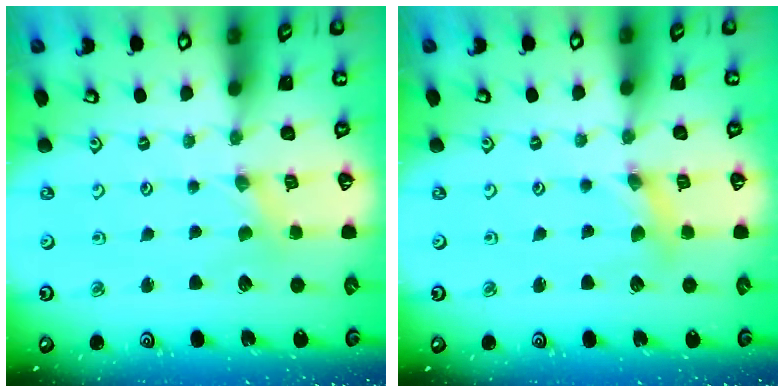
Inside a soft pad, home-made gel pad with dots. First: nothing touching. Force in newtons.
{"total": 3.0, "press": 3.0, "slide": 0.3}